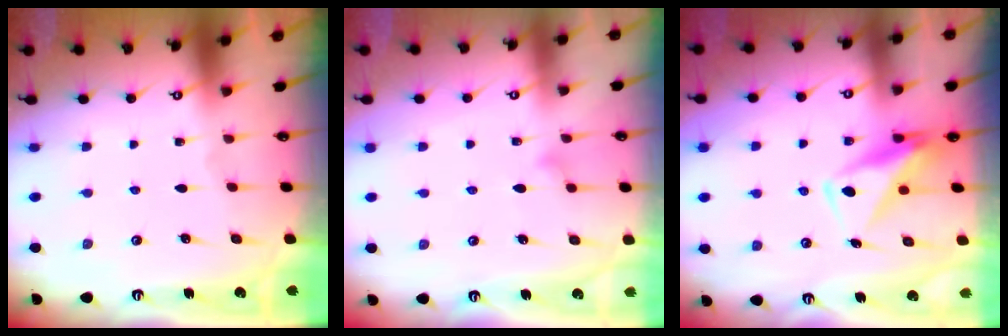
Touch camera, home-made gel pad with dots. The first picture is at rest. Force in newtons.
{"total": 9.0, "press": 9.0, "slide": 0.5}
{"total": 10.7, "press": 10.6, "slide": 1.0}